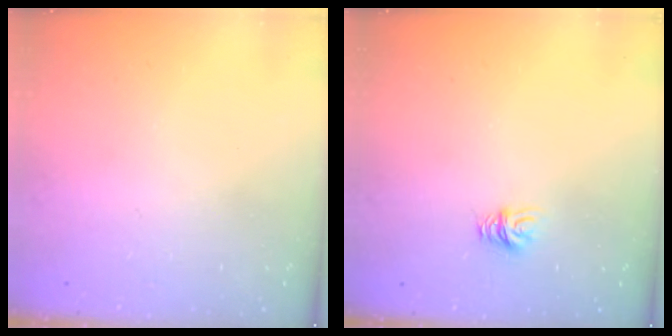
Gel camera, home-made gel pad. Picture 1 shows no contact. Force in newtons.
{"total": 6.1, "press": 6.1, "slide": 0.3}